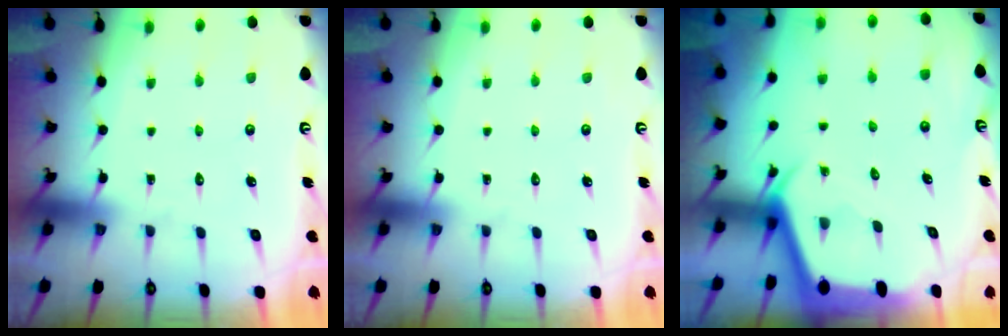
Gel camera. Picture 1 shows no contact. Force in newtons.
{"total": 0.0}
{"total": 2.8, "press": 2.8, "slide": 0.2}